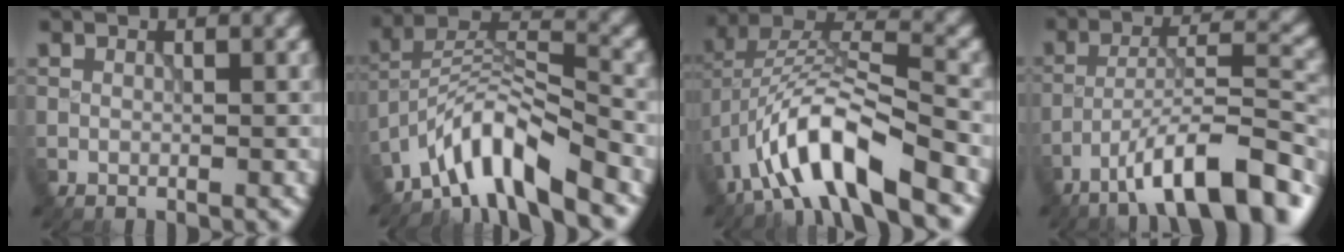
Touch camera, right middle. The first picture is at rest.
{"total": 7.8, "force": [-5.9, 1.7, 4.8], "torque": [-0.075, 0.009, -0.113]}
{"total": 9.9, "force": [-5.0, 3.3, 7.9], "torque": [-0.146, 0.014, -0.094]}
{"total": 10.5, "force": [-7.1, 2.5, 7.4], "torque": [-0.112, 0.019, -0.119]}